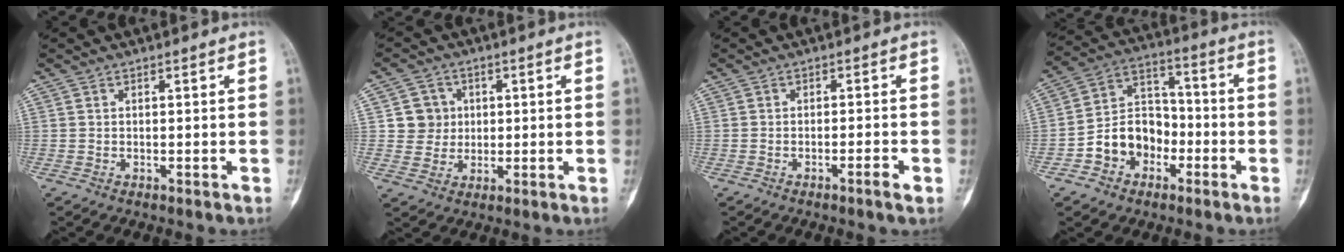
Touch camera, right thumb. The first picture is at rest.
{"total": 5.8, "force": [1.0, 5.6, 0.9], "torque": [0.019, 0.004, 0.016]}
{"total": 2.2, "force": [-1.2, 0.1, 1.8], "torque": [-0.035, 0.005, -0.022]}
{"total": 11.4, "force": [-4.2, 9.0, 5.6], "torque": [-0.059, 0.056, -0.080]}